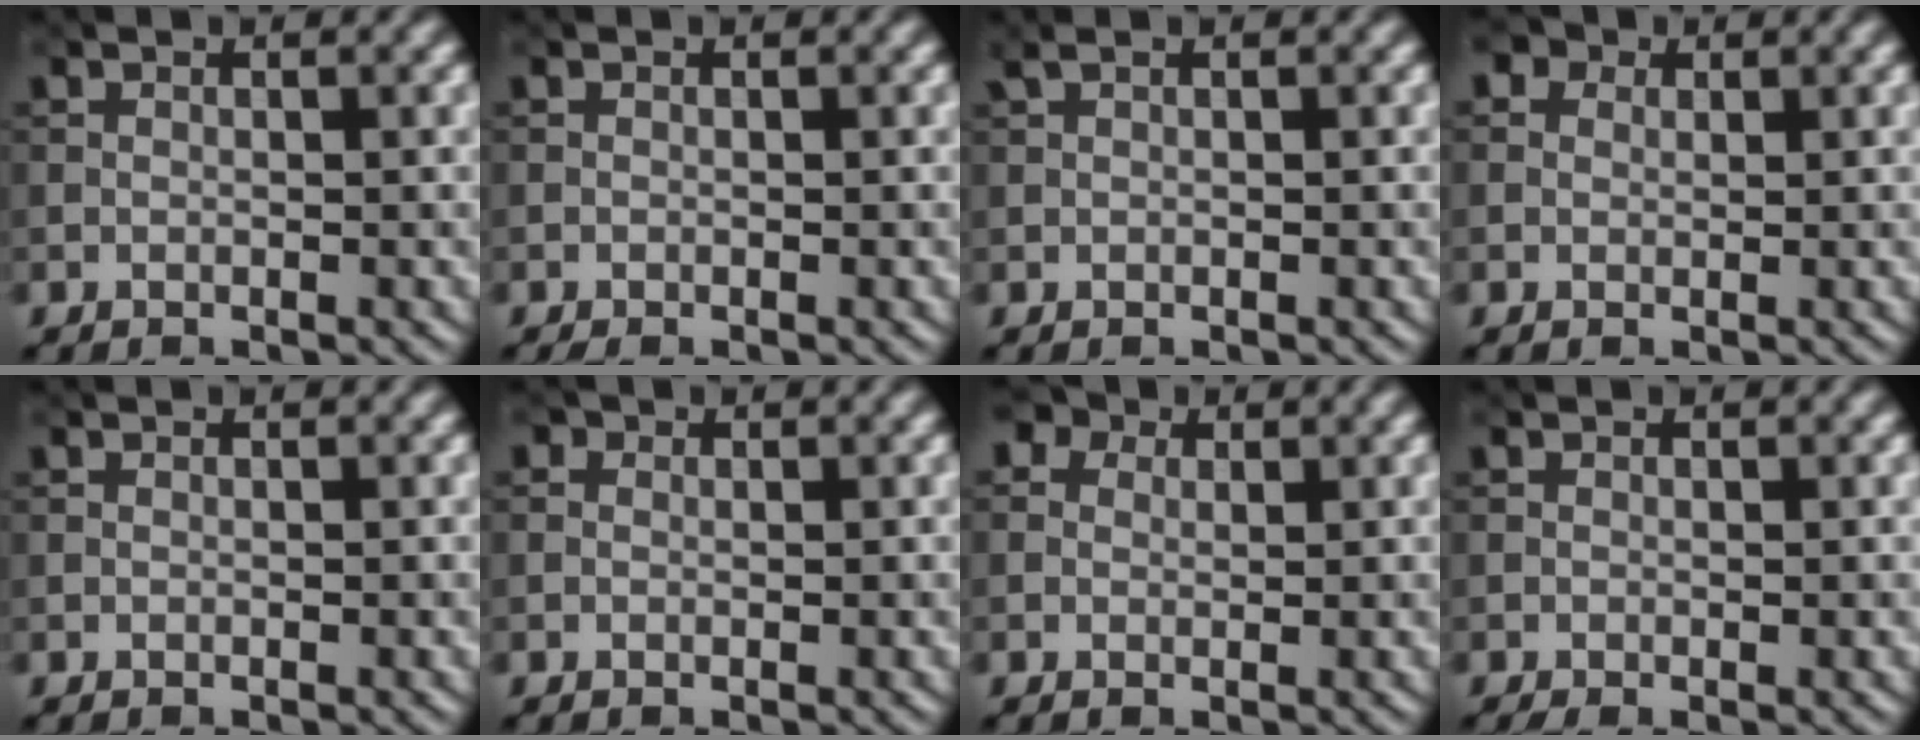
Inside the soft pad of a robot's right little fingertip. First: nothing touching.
{"total": 0.6, "force": [-0.5, 0.1, 0.3], "torque": [-0.005, -0.001, -0.008]}
{"total": 0.7, "force": [0.5, 0.2, 0.5], "torque": [-0.013, 0.006, 0.009]}
{"total": 2.3, "force": [1.3, 1.6, 1.0], "torque": [-0.016, 0.002, 0.001]}
{"total": 0.0}
{"total": 0.5, "force": [0.1, 0.5, 0.2], "torque": [-0.001, -0.005, -0.003]}
{"total": 3.2, "force": [1.7, 2.3, 1.5], "torque": [-0.025, 0.009, 0.004]}
{"total": 0.9, "force": [-0.4, 0.3, 0.8], "torque": [-0.016, -0.005, -0.007]}